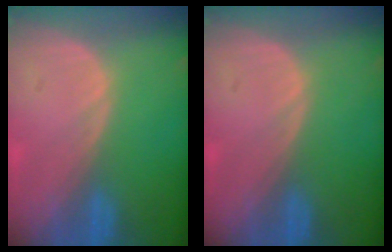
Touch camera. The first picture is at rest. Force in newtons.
{"total": 0.0}